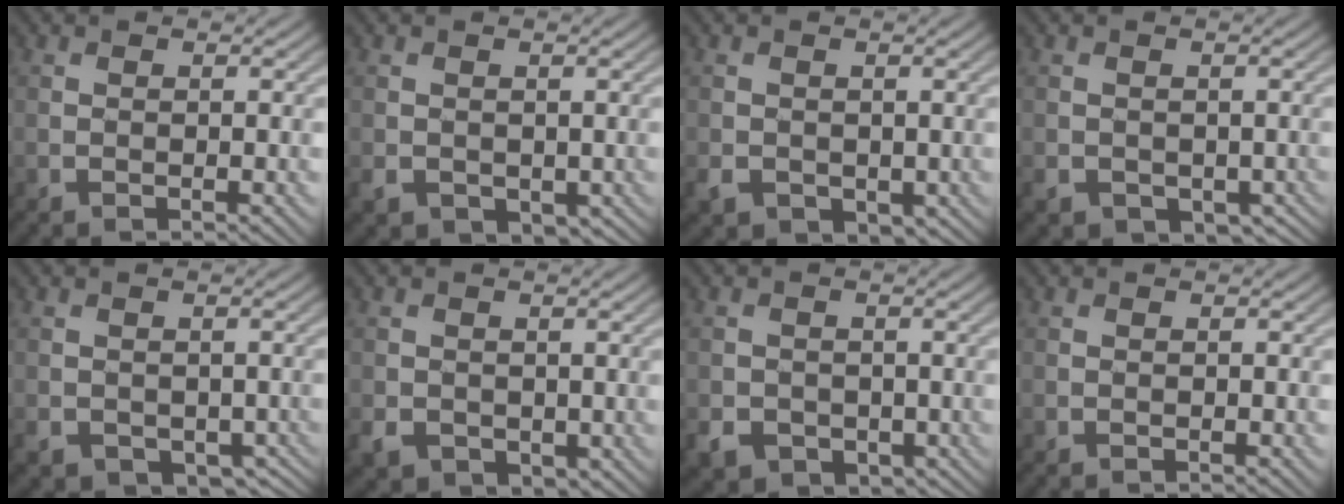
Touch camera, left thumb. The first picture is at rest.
{"total": 2.7, "force": [-0.5, 2.4, 1.3], "torque": [-0.040, -0.017, -0.007]}
{"total": 2.9, "force": [-0.7, 2.4, 1.4], "torque": [-0.038, -0.013, -0.012]}
{"total": 3.8, "force": [-1.6, 3.1, 1.5], "torque": [-0.039, -0.020, -0.019]}
{"total": 4.8, "force": [-2.2, 3.8, 1.9], "torque": [-0.042, -0.021, -0.023]}
{"total": 3.0, "force": [-0.4, 2.6, 1.4], "torque": [-0.041, -0.013, -0.004]}
{"total": 4.5, "force": [-1.7, 3.8, 1.6], "torque": [-0.041, -0.009, -0.030]}
{"total": 0.0}